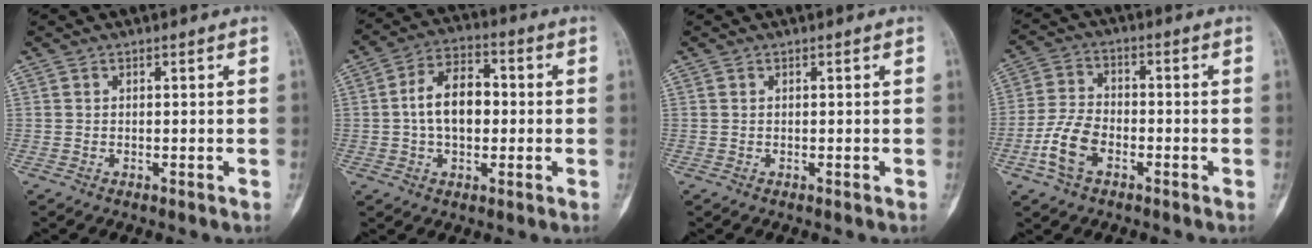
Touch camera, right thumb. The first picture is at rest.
{"total": 10.5, "force": [-0.1, 6.7, 8.1], "torque": [-0.123, 0.025, -0.010]}
{"total": 0.0}
{"total": 8.6, "force": [-3.6, 5.2, 5.8], "torque": [-0.117, 0.023, -0.073]}